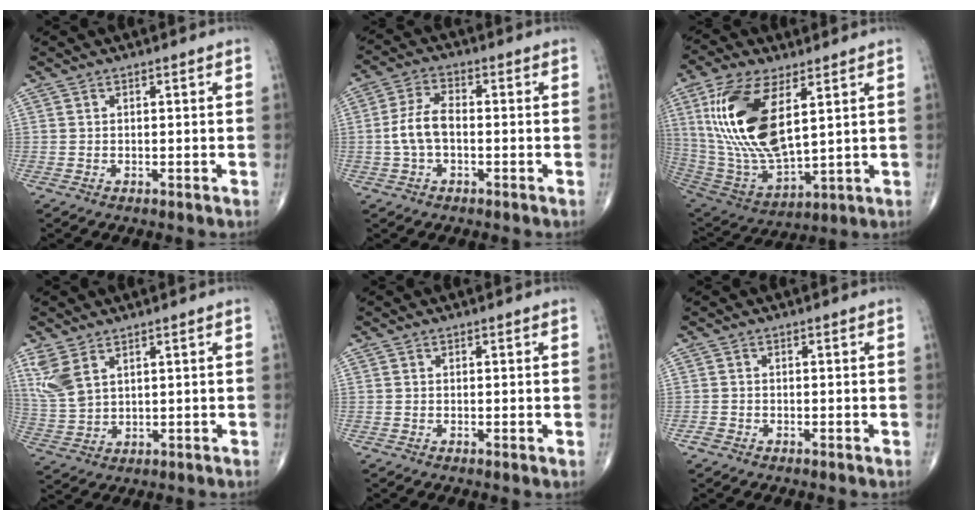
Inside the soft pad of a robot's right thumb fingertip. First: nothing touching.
{"total": 6.4, "force": [-0.9, 3.4, 5.4], "torque": [-0.115, 0.023, -0.022]}
{"total": 21.0, "force": [6.2, 9.4, 17.8], "torque": [-0.361, -0.028, 0.127]}
{"total": 6.8, "force": [3.6, 3.6, 4.5], "torque": [-0.104, -0.007, 0.087]}
{"total": 0.7, "force": [0.0, 0.1, 0.7], "torque": [-0.013, -0.004, 0.000]}
{"total": 1.0, "force": [-0.7, 0.7, 0.4], "torque": [-0.004, 0.000, -0.017]}